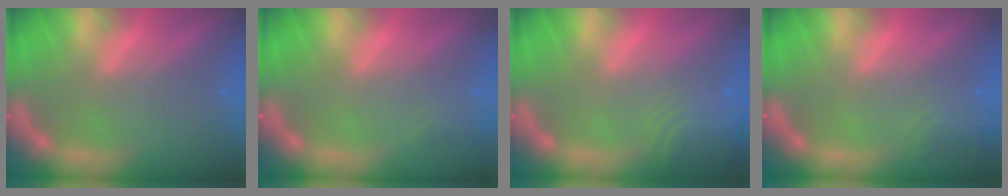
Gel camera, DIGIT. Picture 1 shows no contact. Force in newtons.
{"total": 0.9}
{"total": 5.0}
{"total": 2.4}